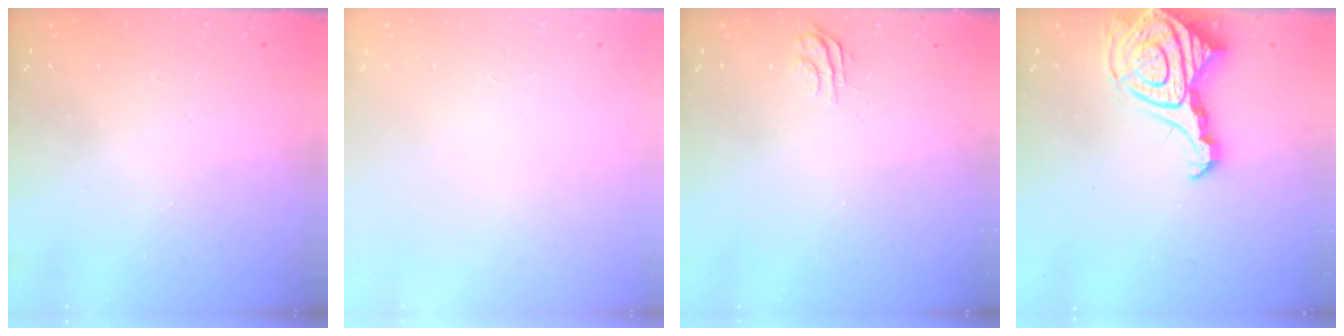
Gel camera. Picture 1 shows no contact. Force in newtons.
{"total": 0.0}
{"total": 5.0, "press": 5.0, "slide": 0.5}
{"total": 15.0, "press": 14.9, "slide": 1.7}